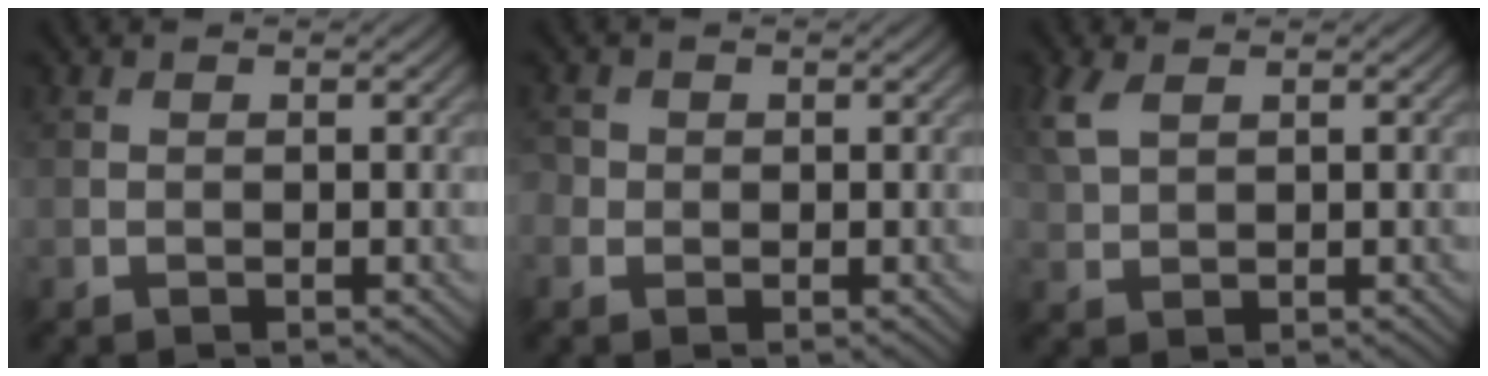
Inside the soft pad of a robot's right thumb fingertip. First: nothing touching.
{"total": 1.5, "force": [-0.1, 1.5, 0.3], "torque": [-0.006, -0.002, -0.005]}
{"total": 4.1, "force": [1.9, 2.2, 2.8], "torque": [-0.087, 0.011, 0.043]}